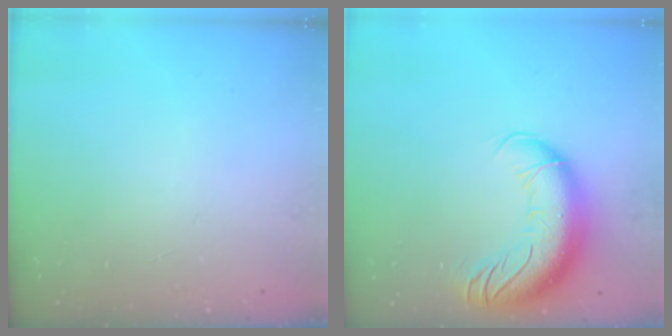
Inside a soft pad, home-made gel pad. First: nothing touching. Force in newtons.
{"total": 16.7, "press": 16.2, "slide": 4.0}